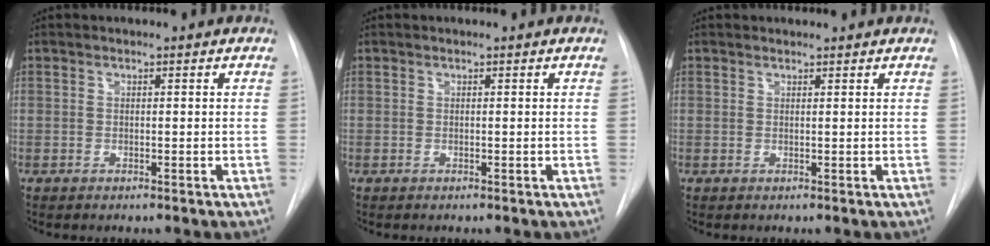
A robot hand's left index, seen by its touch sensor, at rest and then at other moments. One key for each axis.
{"total": 0.0}
{"total": 1.4, "fx": 1.4, "fy": 0.2, "fz": -0.1, "tx": -0.006, "ty": 0.009, "tz": 0.023}